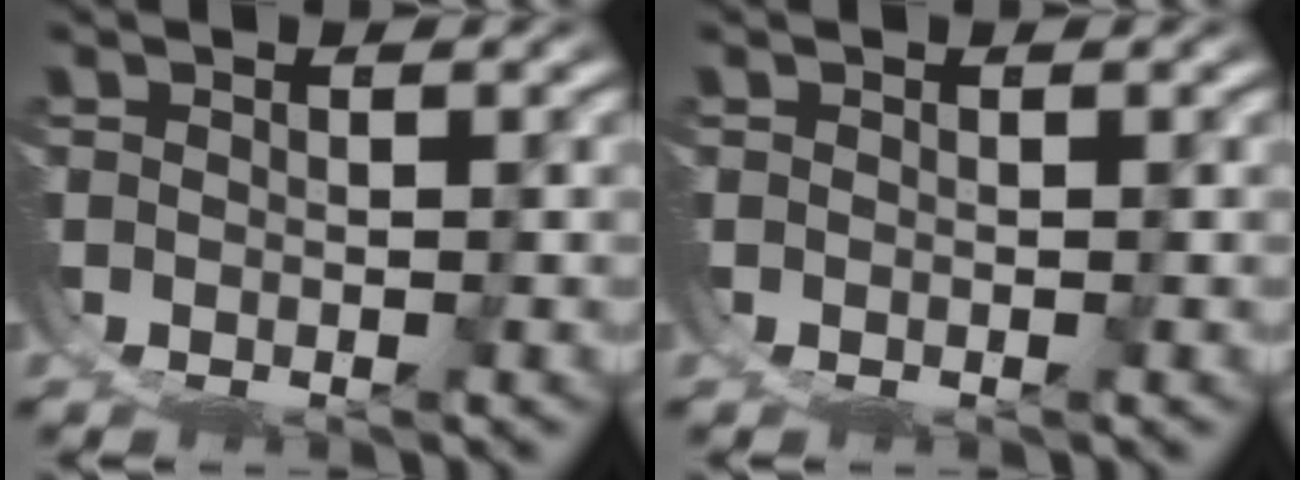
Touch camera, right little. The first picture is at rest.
{"total": 0.0}